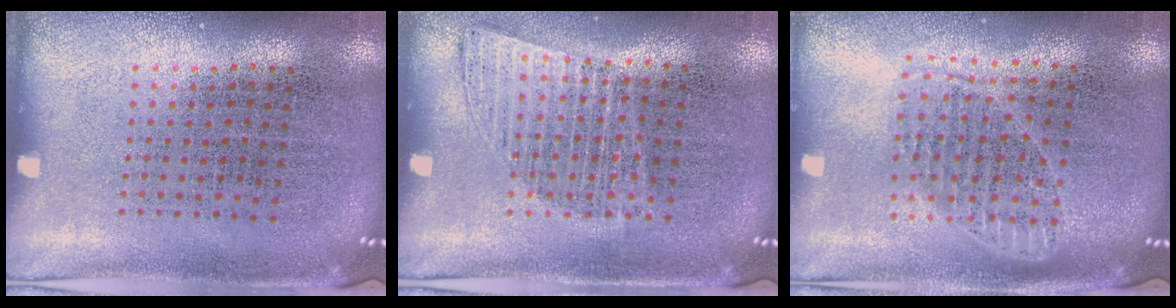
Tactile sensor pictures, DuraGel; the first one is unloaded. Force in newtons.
{"total": 1.0, "press": 1.0, "slide": 0.2}
{"total": 1.7, "press": 1.4, "slide": 0.9}